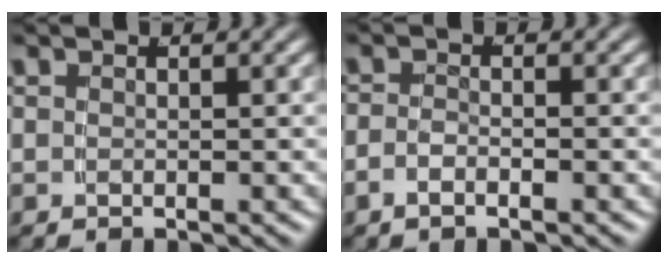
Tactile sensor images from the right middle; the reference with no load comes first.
{"total": 1.4, "force": [-1.0, 0.5, 0.8], "torque": [-0.020, -0.005, -0.019]}